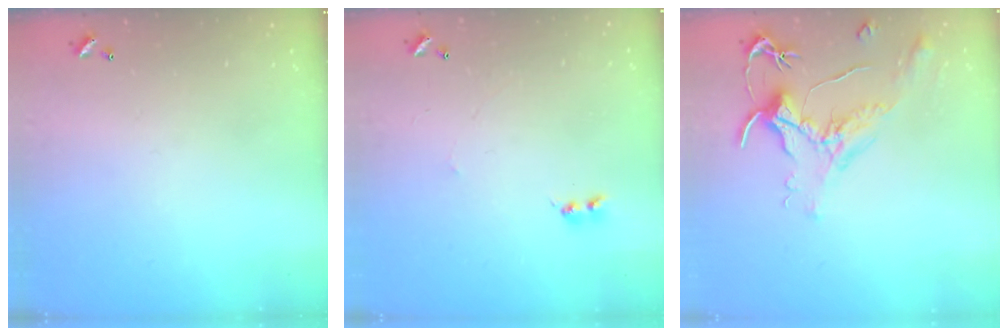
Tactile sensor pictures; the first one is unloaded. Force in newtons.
{"total": 2.2, "press": 2.1, "slide": 0.5}
{"total": 1.6, "press": 1.5, "slide": 0.7}